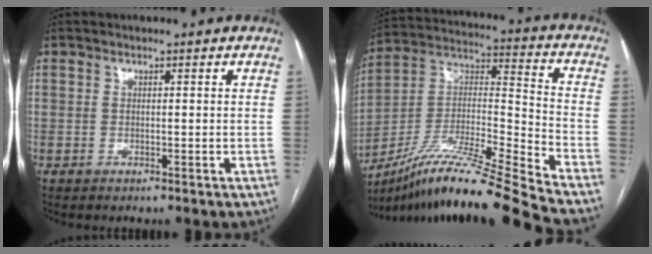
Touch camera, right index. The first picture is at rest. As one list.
[{"total": 22.0, "force": [-18.3, -1.9, 11.9], "torque": [-0.224, -0.006, -0.330]}]